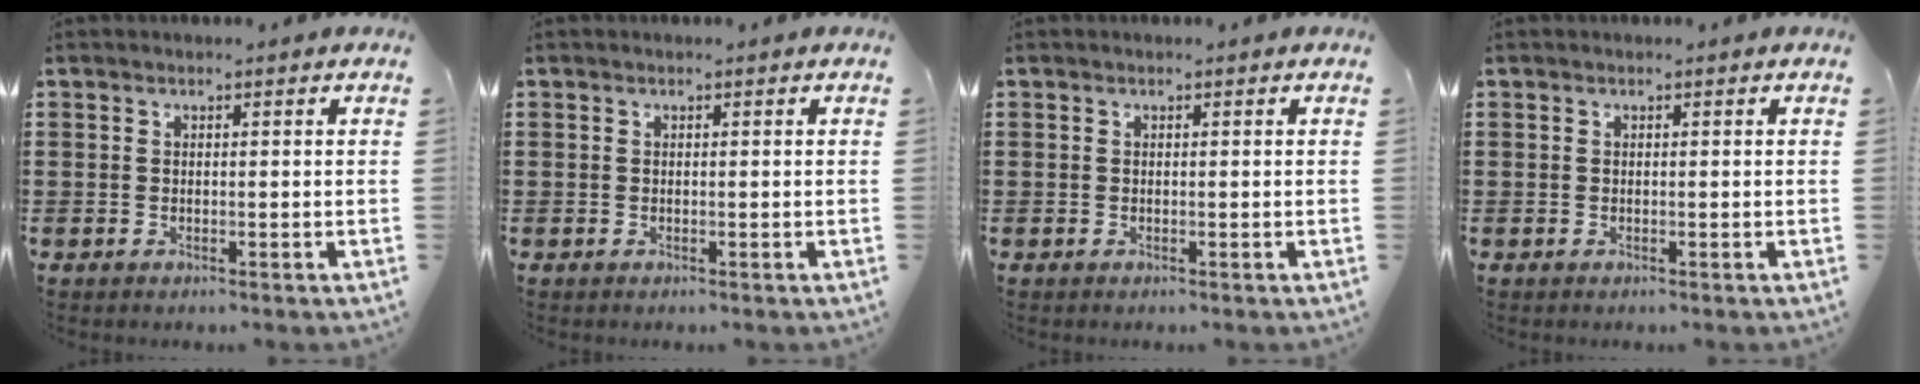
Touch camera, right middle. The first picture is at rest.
{"total": 0.0}
{"total": 0.0}
{"total": 0.0}